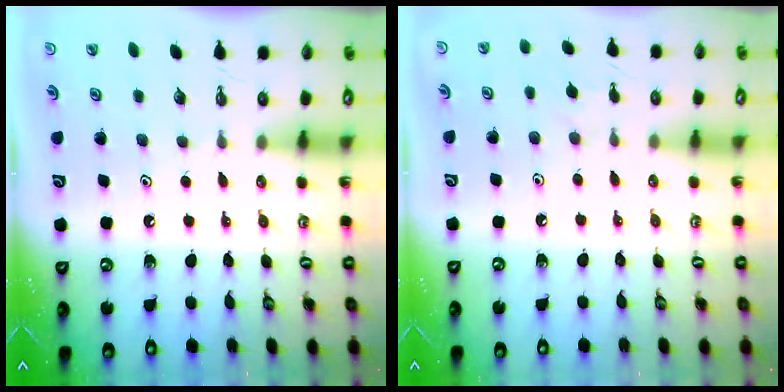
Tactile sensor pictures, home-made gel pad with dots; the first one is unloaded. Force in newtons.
{"total": 3.8, "press": 3.7, "slide": 0.7}